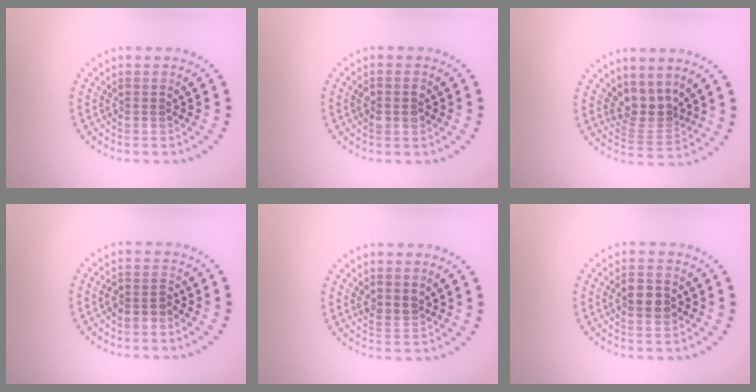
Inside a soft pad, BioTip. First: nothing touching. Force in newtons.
{"total": 1.6, "press": 1.6, "slide": 0.2}
{"total": 3.0, "press": 2.0, "slide": 2.2}
{"total": 1.6, "press": 1.2, "slide": 1.0}
{"total": 1.5, "press": 1.3, "slide": 0.8}
{"total": 2.6, "press": 2.6, "slide": 0.2}